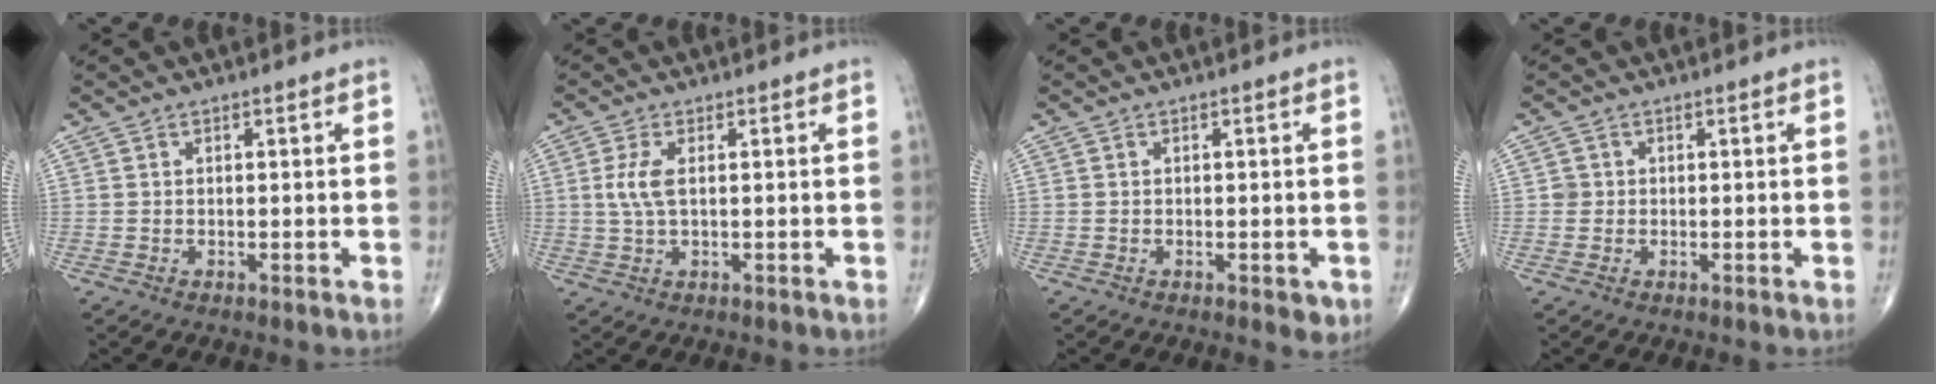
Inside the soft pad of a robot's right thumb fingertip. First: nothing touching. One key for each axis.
{"total": 4.0, "fx": 0.6, "fy": 1.5, "fz": 3.7, "tx": -0.096, "ty": 0.003, "tz": 0.013}
{"total": 2.0, "fx": -0.7, "fy": 1.0, "fz": 1.6, "tx": -0.013, "ty": -0.002, "tz": -0.006}
{"total": 1.2, "fx": 0.0, "fy": 1.2, "fz": 0.1, "tx": 0.007, "ty": 0.004, "tz": -0.001}